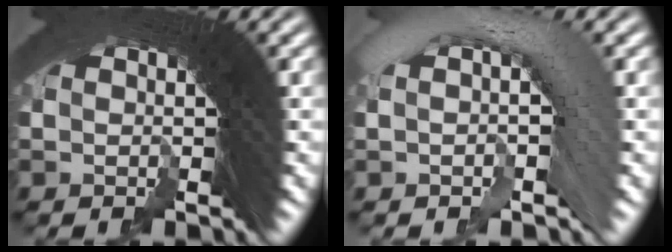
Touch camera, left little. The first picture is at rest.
{"total": 3.0, "force": [0.5, 0.7, 2.9], "torque": [-0.032, 0.030, 0.001]}